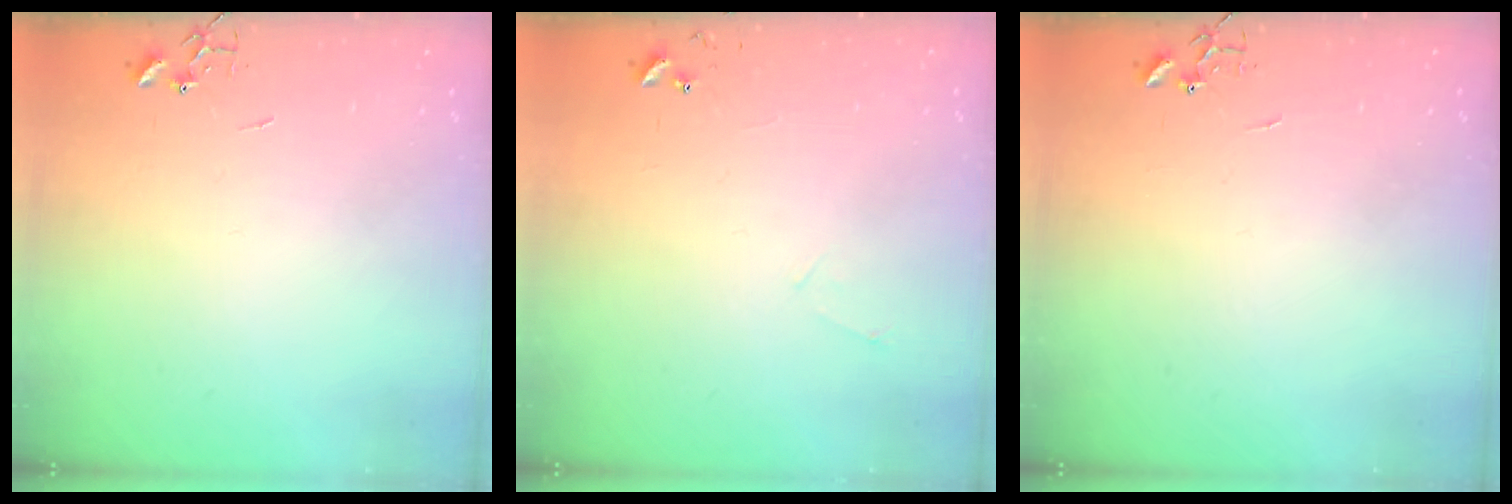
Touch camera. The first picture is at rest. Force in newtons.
{"total": 4.8, "press": 4.8, "slide": 0.5}
{"total": 0.0}